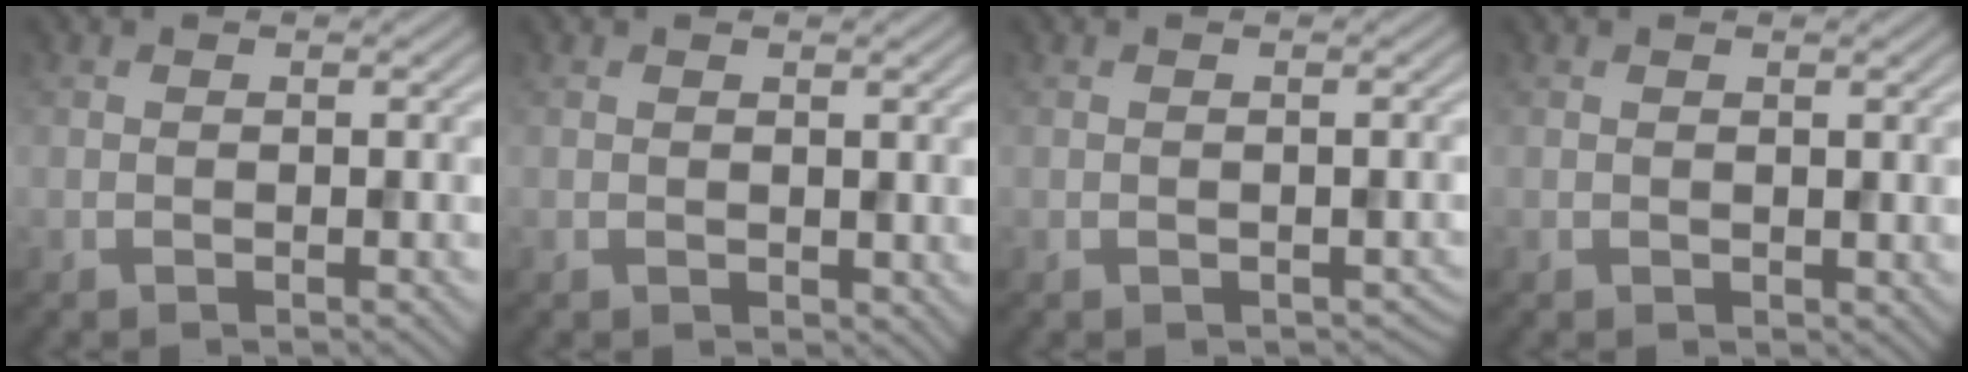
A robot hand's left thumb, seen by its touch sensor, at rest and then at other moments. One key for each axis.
{"total": 0.8, "fx": 0.5, "fy": 0.6, "fz": 0.2, "tx": -0.004, "ty": -0.005, "tz": 0.012}
{"total": 0.9, "fx": -0.3, "fy": 0.6, "fz": 0.5, "tx": -0.011, "ty": -0.009, "tz": -0.001}
{"total": 0.6, "fx": 0.4, "fy": 0.4, "fz": 0.1, "tx": 0.000, "ty": -0.003, "tz": 0.008}